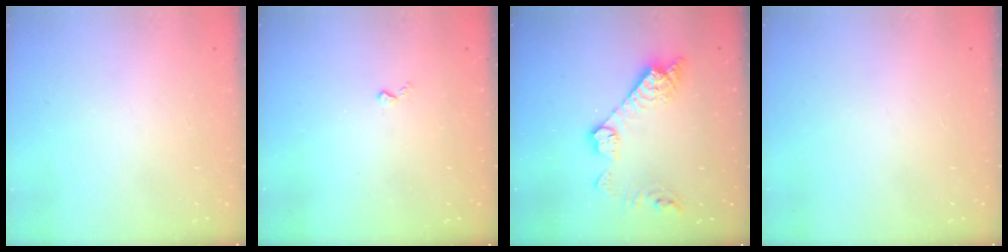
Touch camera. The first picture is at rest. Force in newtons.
{"total": 2.6, "press": 2.6, "slide": 0.5}
{"total": 13.3, "press": 13.3, "slide": 1.0}
{"total": 0.0}